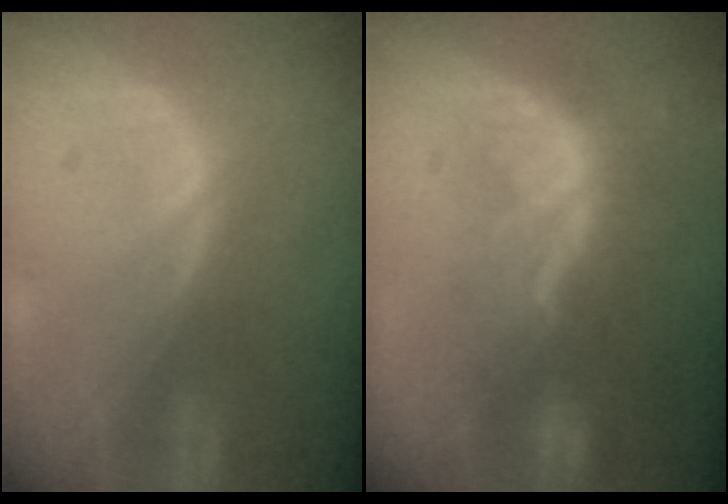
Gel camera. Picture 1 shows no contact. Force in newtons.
{"total": 8.2, "press": 7.4, "slide": 3.6}